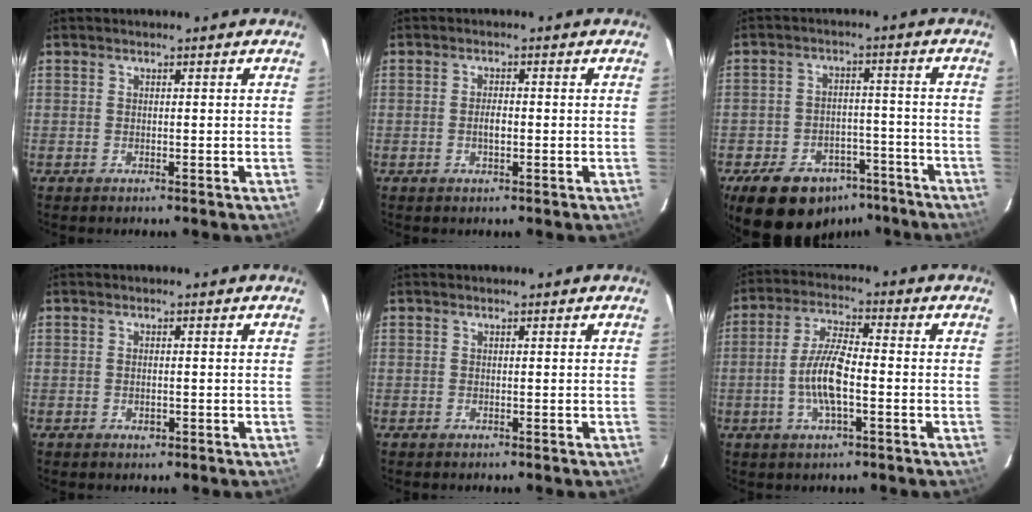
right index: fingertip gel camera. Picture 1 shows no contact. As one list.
[{"total": 2.2, "force": [-0.4, 0.9, 2.0], "torque": [-0.037, 0.002, -0.008]}, {"total": 16.8, "force": [-11.5, 10.0, 7.0], "torque": [-0.155, 0.024, -0.146]}, {"total": 1.2, "force": [-0.3, 0.8, 0.8], "torque": [-0.014, 0.001, -0.004]}, {"total": 0.0}, {"total": 8.6, "force": [-2.1, 2.4, 8.0], "torque": [-0.162, 0.005, -0.043]}]